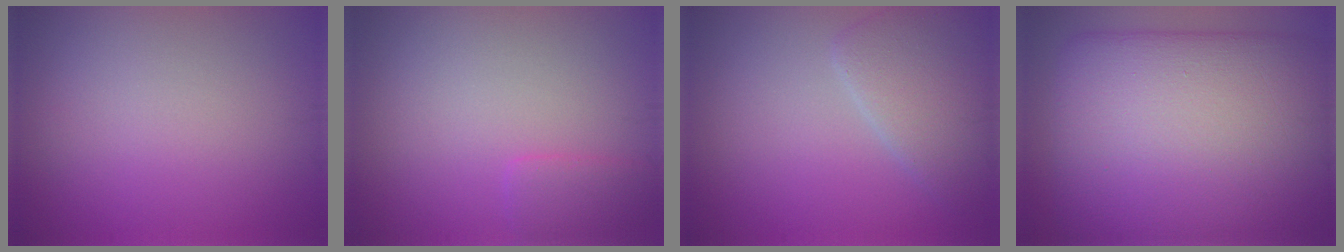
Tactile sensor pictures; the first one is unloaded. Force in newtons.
{"total": 1.7, "press": 1.7, "slide": 0.2}
{"total": 4.2, "press": 4.1, "slide": 0.4}
{"total": 20.2, "press": 20.2, "slide": 0.3}